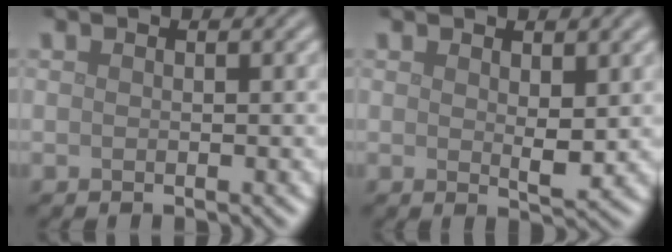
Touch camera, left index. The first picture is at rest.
{"total": 1.9, "force": [0.7, 0.7, 1.6], "torque": [-0.027, -0.006, 0.015]}